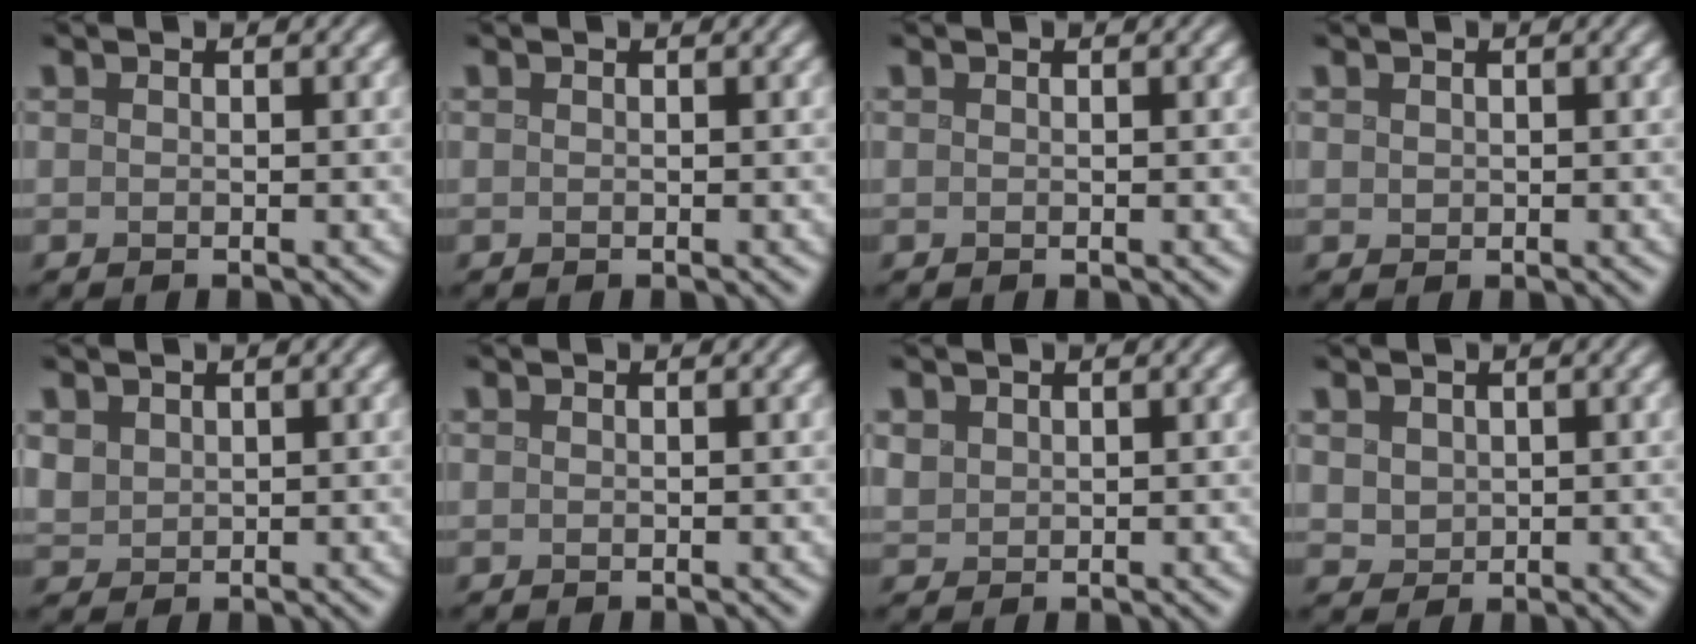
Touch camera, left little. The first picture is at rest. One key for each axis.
{"total": 0.0}
{"total": 0.0}
{"total": 0.5, "fx": 0.1, "fy": 0.5, "fz": 0.2, "tx": -0.004, "ty": 0.001, "tz": 0.002}
{"total": 1.6, "fx": 0.5, "fy": 1.4, "fz": 0.4, "tx": -0.016, "ty": -0.005, "tz": 0.017}
{"total": 0.0}
{"total": 1.0, "fx": 0.4, "fy": 0.9, "fz": 0.2, "tx": -0.008, "ty": -0.002, "tz": 0.012}
{"total": 2.0, "fx": 0.5, "fy": 1.7, "fz": 0.8, "tx": -0.021, "ty": 0.007, "tz": 0.011}